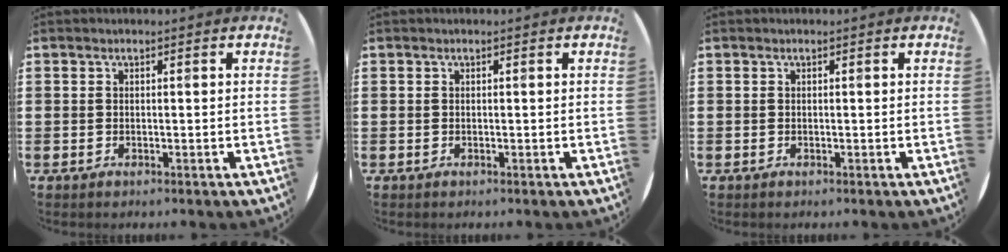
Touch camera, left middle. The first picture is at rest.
{"total": 0.0}
{"total": 0.0}